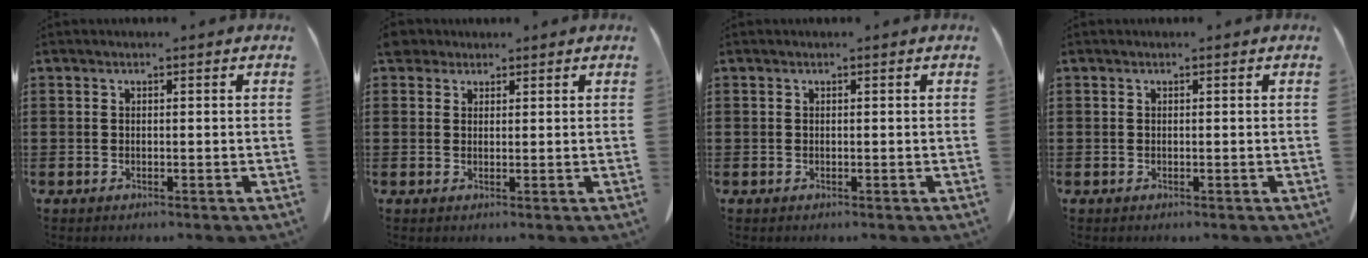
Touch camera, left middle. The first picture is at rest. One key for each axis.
{"total": 2.7, "fx": 2.1, "fy": 1.5, "fz": 0.7, "tx": -0.023, "ty": 0.010, "tz": 0.041}
{"total": 0.0}
{"total": 0.0}